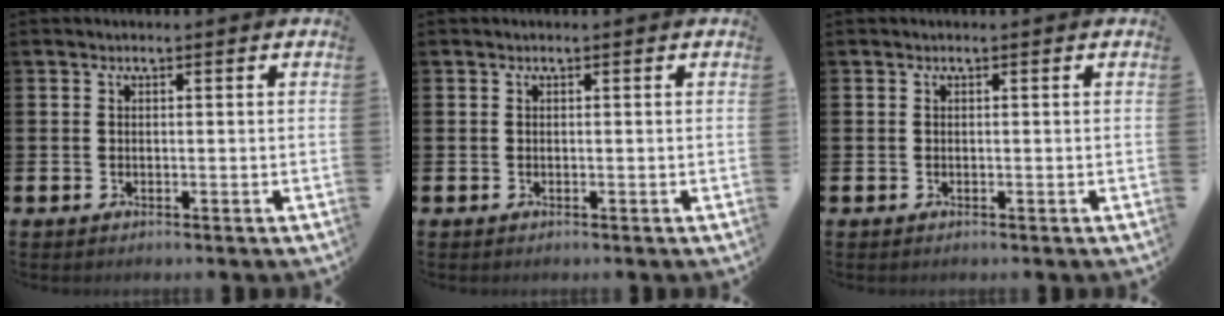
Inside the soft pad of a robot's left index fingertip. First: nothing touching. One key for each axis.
{"total": 0.0}
{"total": 0.0}